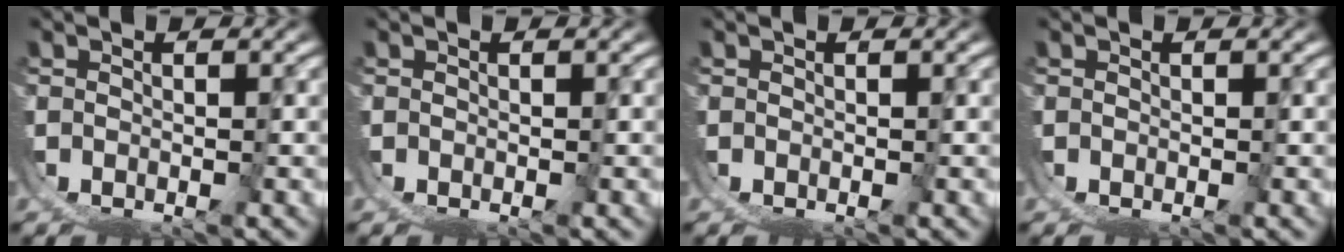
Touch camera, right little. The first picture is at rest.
{"total": 0.0}
{"total": 0.0}
{"total": 0.0}